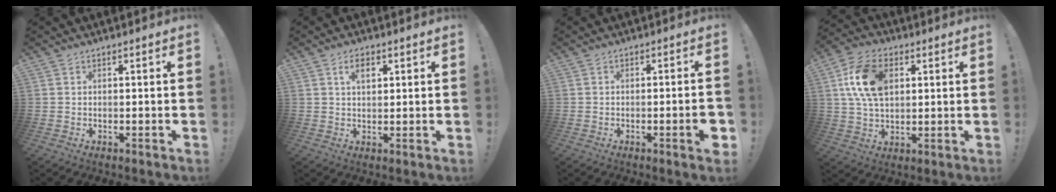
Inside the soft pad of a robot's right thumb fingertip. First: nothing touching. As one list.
[{"total": 4.0, "force": [1.7, 2.3, 2.8], "torque": [-0.044, 0.002, 0.025]}, {"total": 4.5, "force": [-1.3, 0.4, 4.3], "torque": [-0.062, -0.002, -0.018]}, {"total": 15.3, "force": [3.9, 9.9, 11.0], "torque": [-0.206, 0.012, 0.075]}]